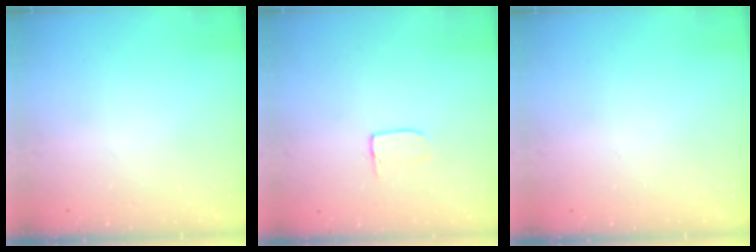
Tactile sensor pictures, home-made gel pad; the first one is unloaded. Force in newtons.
{"total": 5.2, "press": 5.2, "slide": 0.4}
{"total": 0.0}